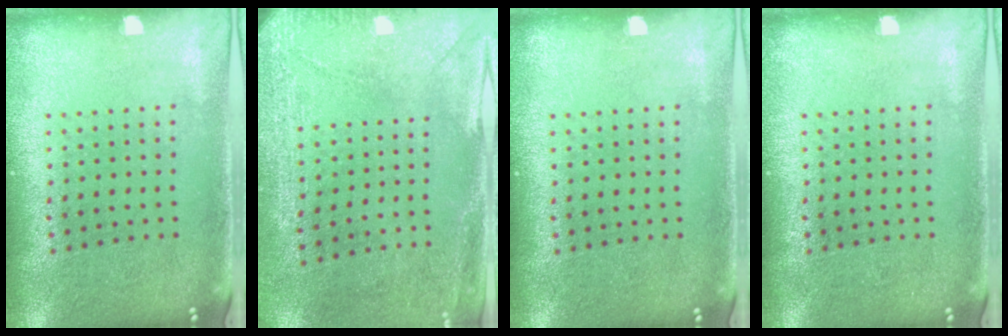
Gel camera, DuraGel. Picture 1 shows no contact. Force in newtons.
{"total": 2.9, "press": 2.3, "slide": 1.8}
{"total": 0.0}
{"total": 0.0}